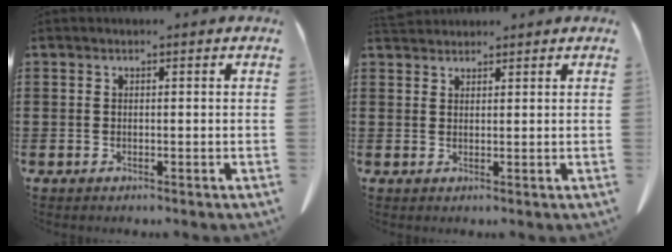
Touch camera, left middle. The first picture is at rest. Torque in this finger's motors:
{"motor_torque": [0.15, 0.12, 0.01, 0.03]}